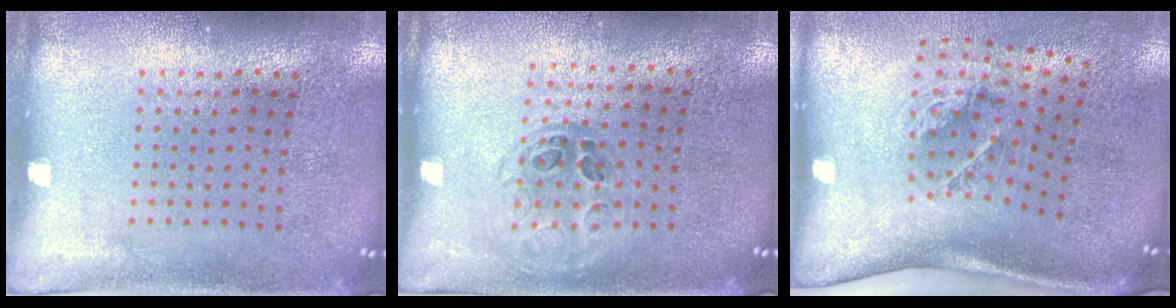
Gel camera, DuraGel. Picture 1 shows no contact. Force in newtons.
{"total": 1.0, "press": 0.9, "slide": 0.4}
{"total": 1.9, "press": 1.2, "slide": 1.5}